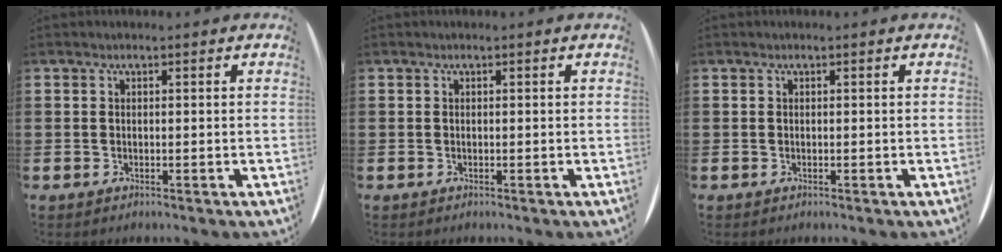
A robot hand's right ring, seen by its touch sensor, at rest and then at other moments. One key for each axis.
{"total": 0.0}
{"total": 0.0}